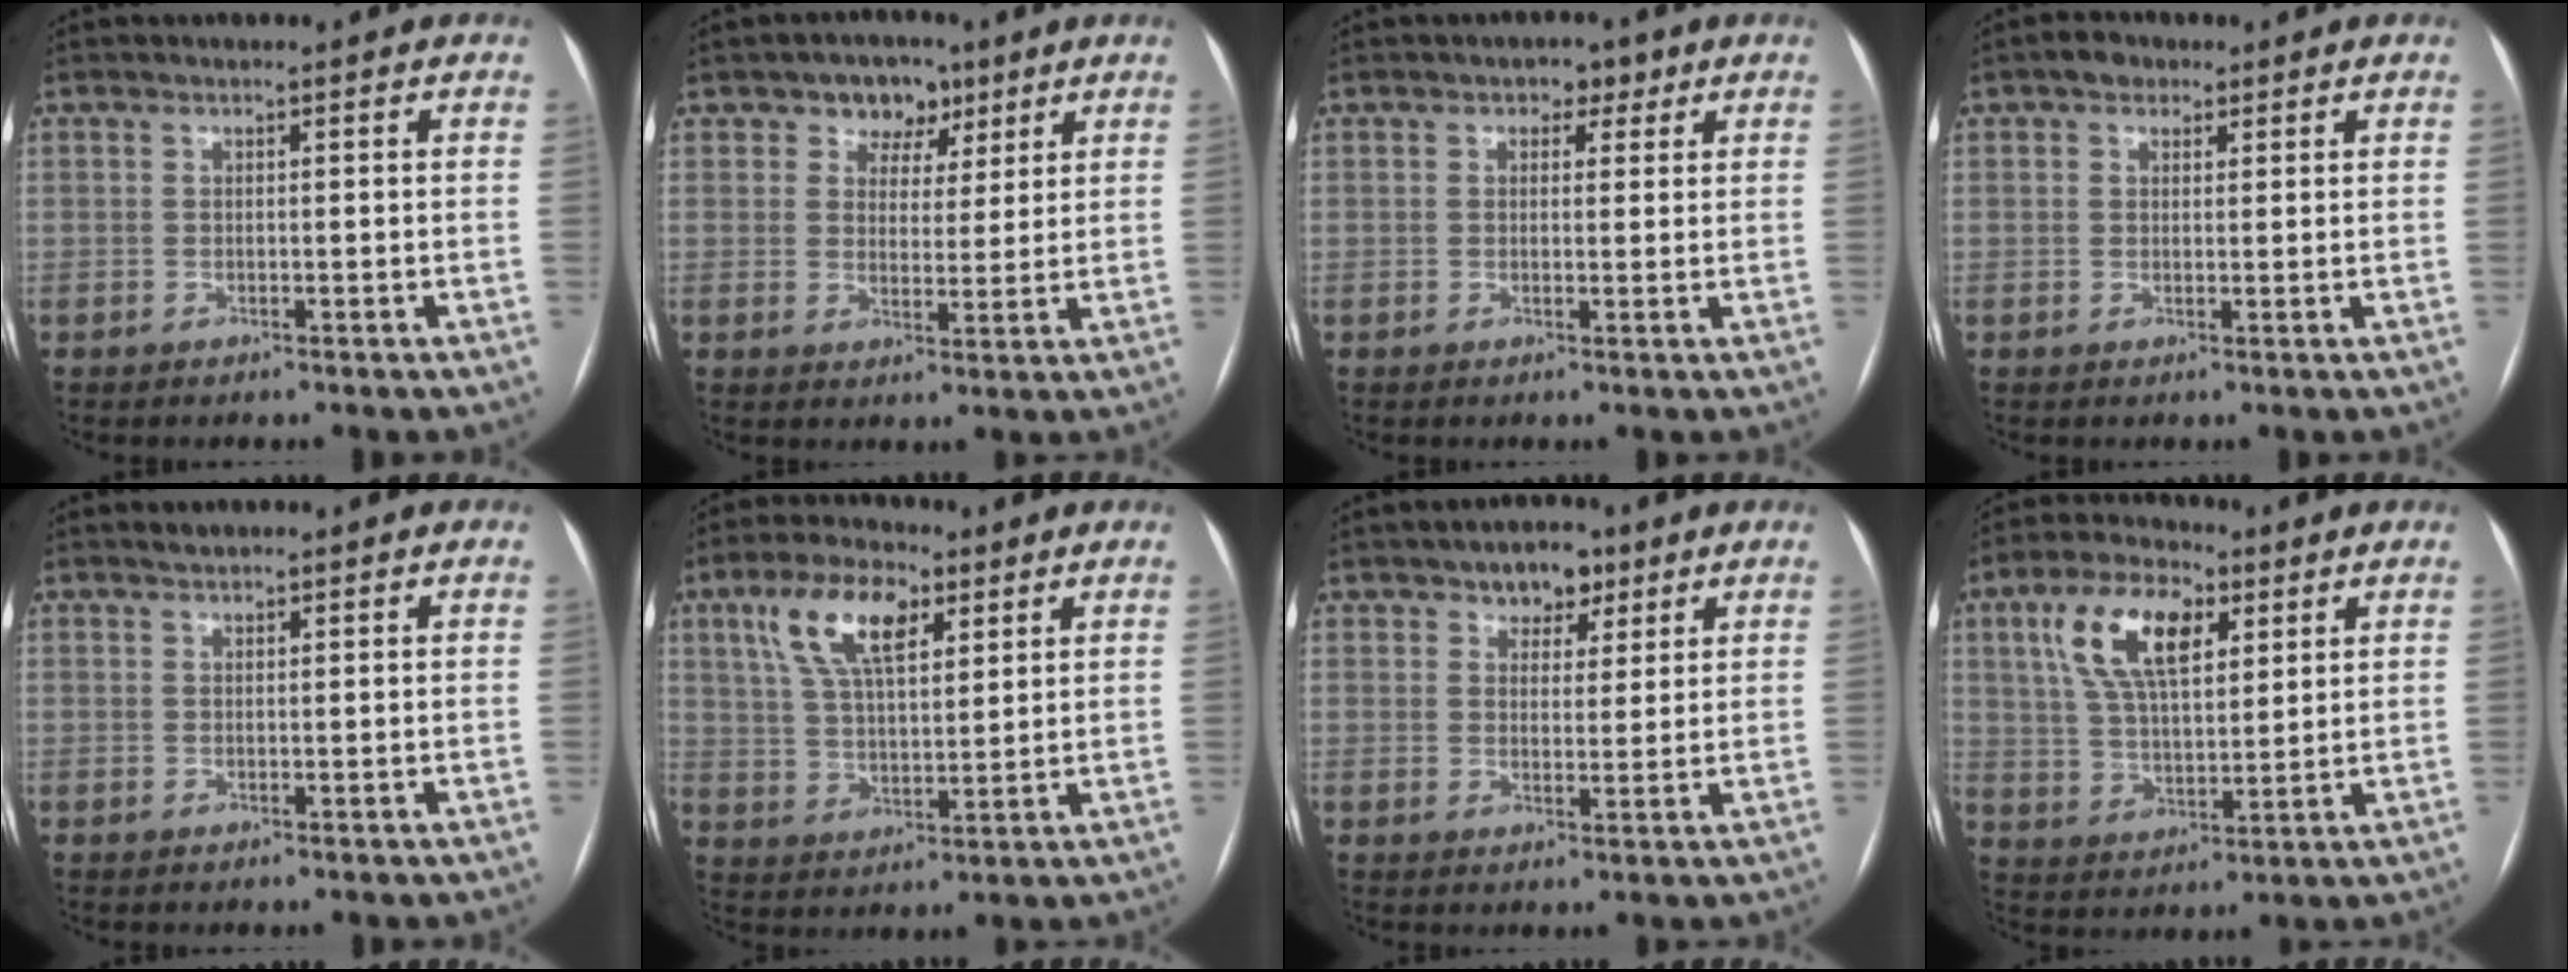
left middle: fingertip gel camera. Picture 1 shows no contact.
{"total": 5.6, "force": [3.3, 4.2, 1.7], "torque": [-0.016, 0.013, 0.050]}
{"total": 2.7, "force": [1.5, 1.8, 1.4], "torque": [-0.015, 0.010, 0.017]}
{"total": 2.6, "force": [1.5, 1.8, 1.1], "torque": [-0.018, 0.009, 0.021]}
{"total": 0.8, "force": [0.7, 0.2, 0.2], "torque": [-0.010, 0.006, 0.016]}
{"total": 10.9, "force": [5.3, 4.5, 8.4], "torque": [-0.169, 0.021, 0.101]}
{"total": 5.1, "force": [3.3, 3.1, 2.4], "torque": [-0.023, 0.008, 0.049]}
{"total": 12.3, "force": [5.2, 5.4, 9.7], "torque": [-0.192, 0.025, 0.097]}